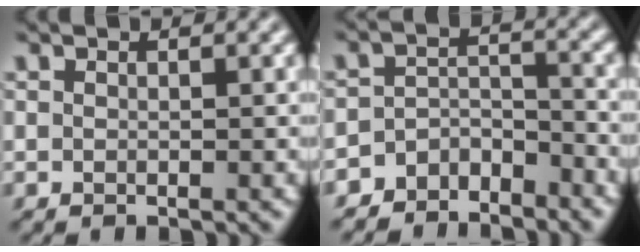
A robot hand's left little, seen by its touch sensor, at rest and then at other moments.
{"total": 4.1, "force": [-3.8, 1.6, 0.3], "torque": [0.007, 0.008, -0.068]}